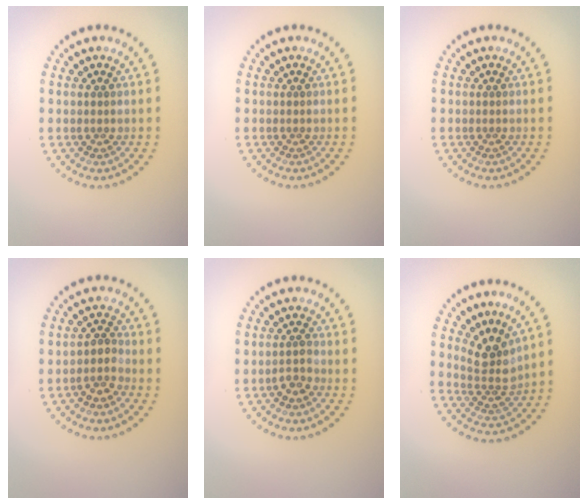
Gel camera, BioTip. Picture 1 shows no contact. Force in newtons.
{"total": 0.0}
{"total": 0.0}
{"total": 1.8, "press": 1.4, "slide": 1.2}
{"total": 1.2, "press": 1.1, "slide": 0.4}
{"total": 3.2, "press": 2.2, "slide": 2.3}